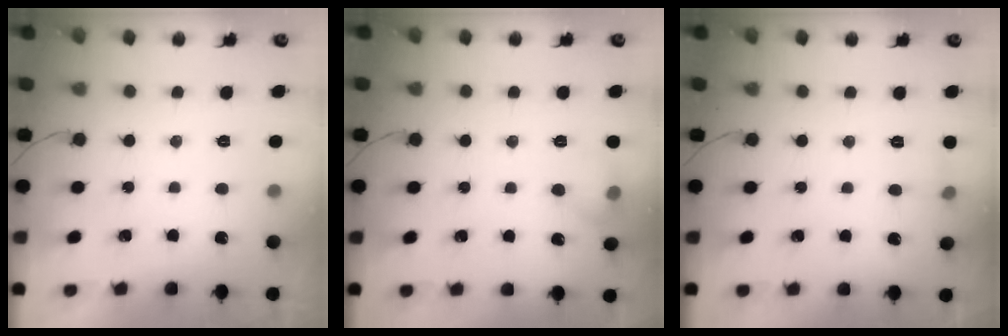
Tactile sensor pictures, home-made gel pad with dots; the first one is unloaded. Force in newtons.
{"total": 6.3, "press": 6.2, "slide": 1.4}
{"total": 5.1, "press": 4.0, "slide": 3.1}